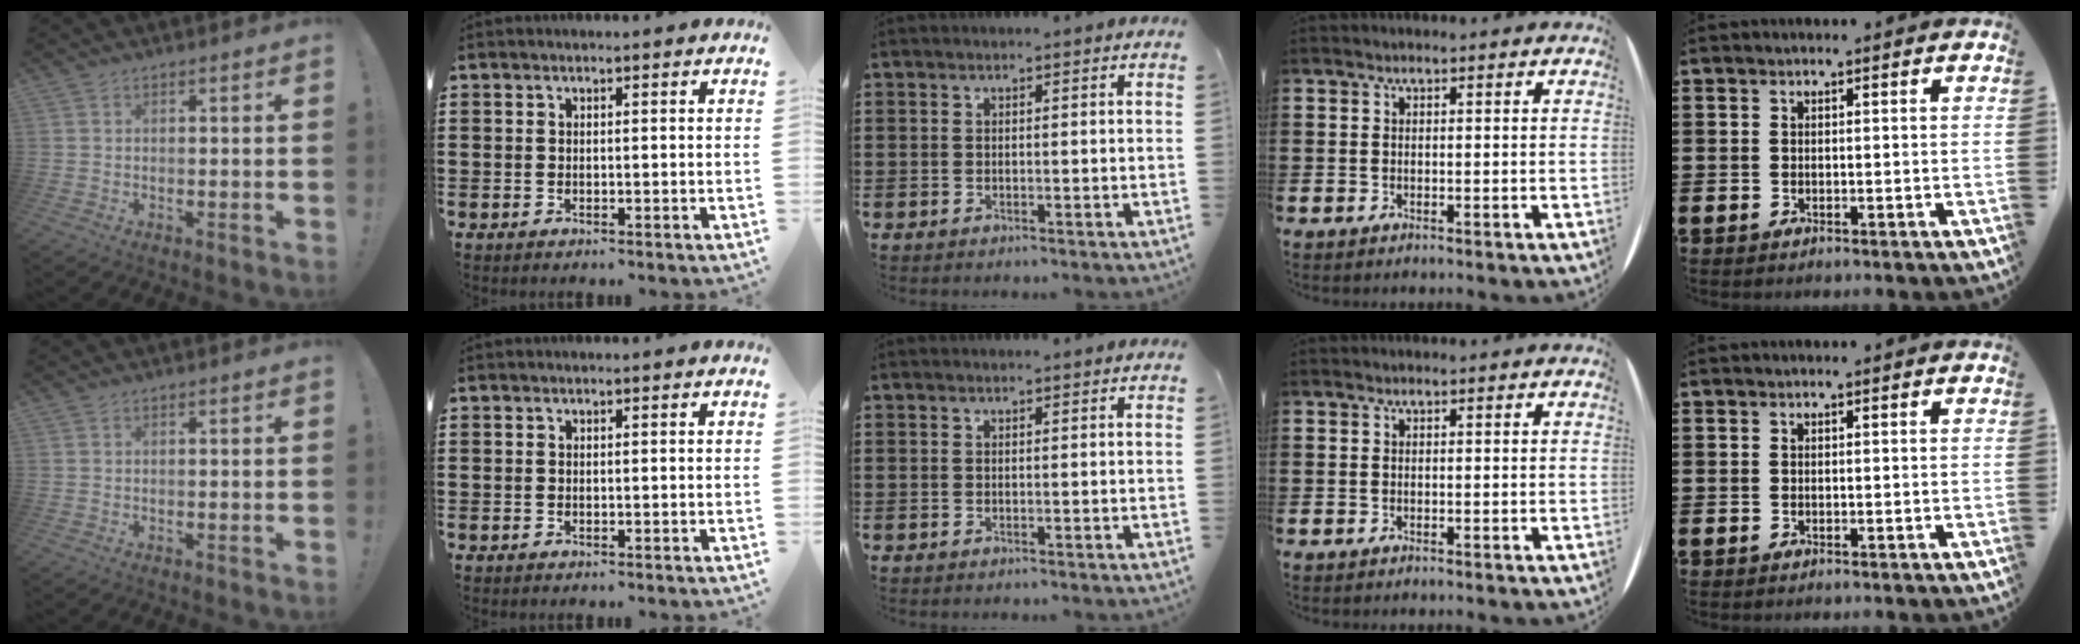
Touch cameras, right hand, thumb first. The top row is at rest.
{}